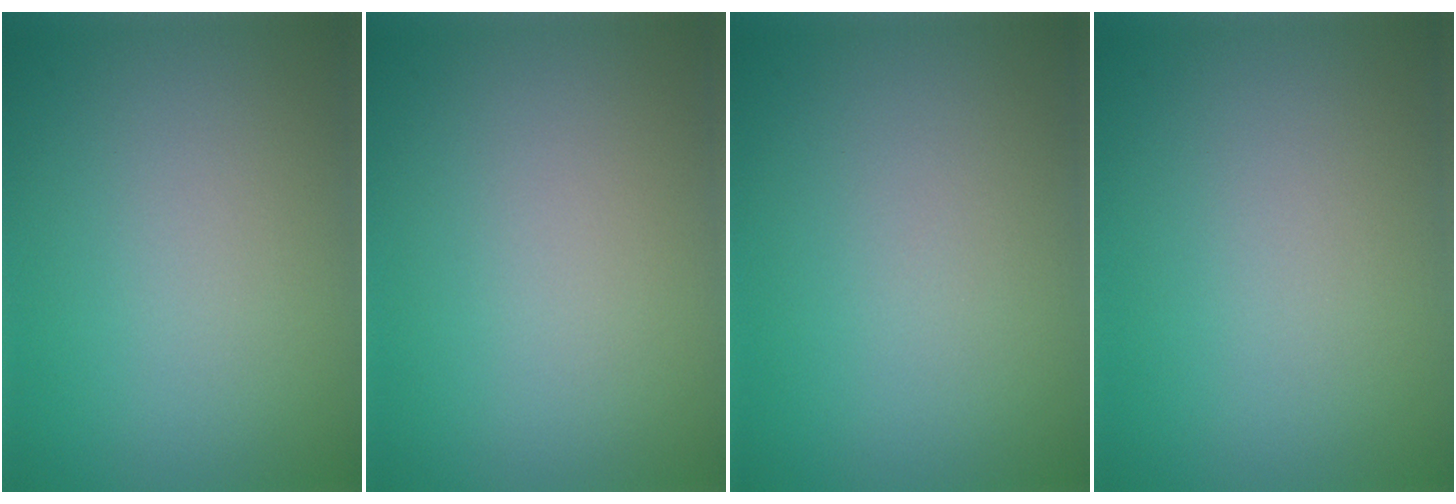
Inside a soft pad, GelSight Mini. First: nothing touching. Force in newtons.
{"total": 0.0}
{"total": 0.0}
{"total": 0.0}